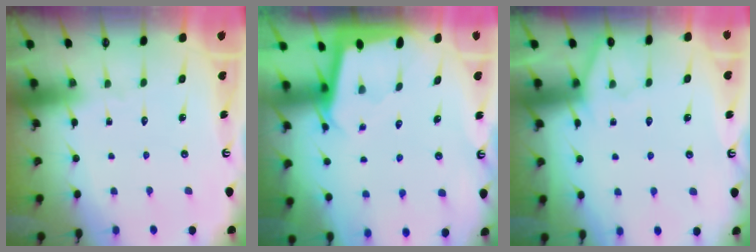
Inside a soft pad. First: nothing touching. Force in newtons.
{"total": 1.8, "press": 1.8, "slide": 0.1}
{"total": 4.2, "press": 4.2, "slide": 0.5}